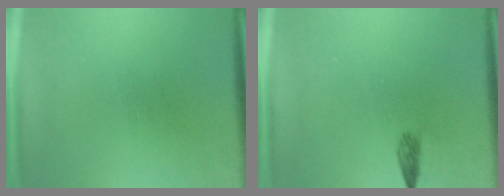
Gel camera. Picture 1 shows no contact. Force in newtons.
{"total": 1.3}